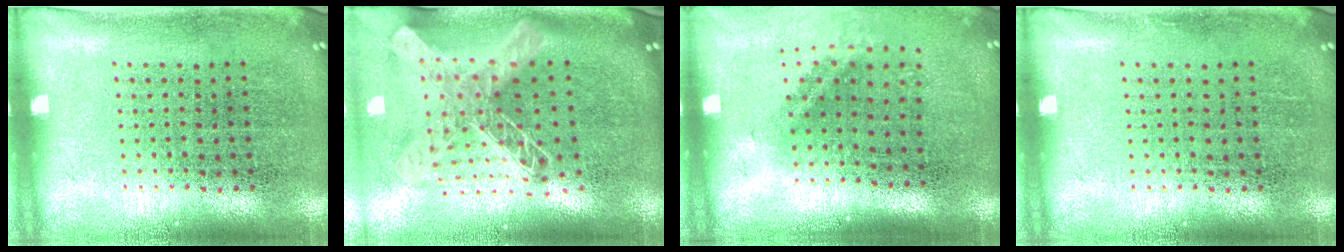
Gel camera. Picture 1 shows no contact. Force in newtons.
{"total": 2.7, "press": 1.9, "slide": 1.9}
{"total": 1.4, "press": 1.0, "slide": 1.1}
{"total": 0.0}